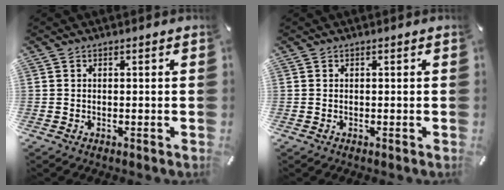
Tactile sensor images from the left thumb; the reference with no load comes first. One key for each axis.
{"total": 0.0}